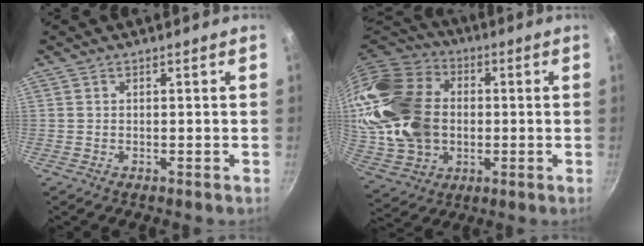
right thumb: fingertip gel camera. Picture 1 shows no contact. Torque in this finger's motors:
{"motor_torque": [1.55, 3.45, 0.72, -0.42, 0.52]}